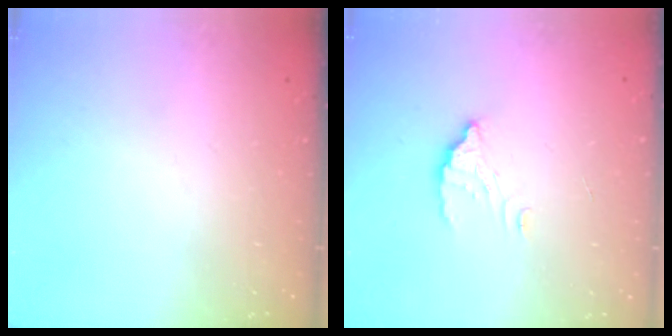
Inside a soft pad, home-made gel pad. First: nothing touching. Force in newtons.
{"total": 3.0, "press": 3.0, "slide": 0.1}